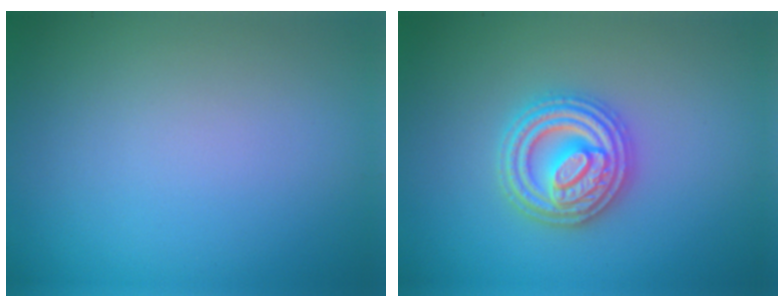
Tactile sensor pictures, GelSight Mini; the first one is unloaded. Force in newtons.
{"total": 4.9, "press": 4.9, "slide": 0.7}